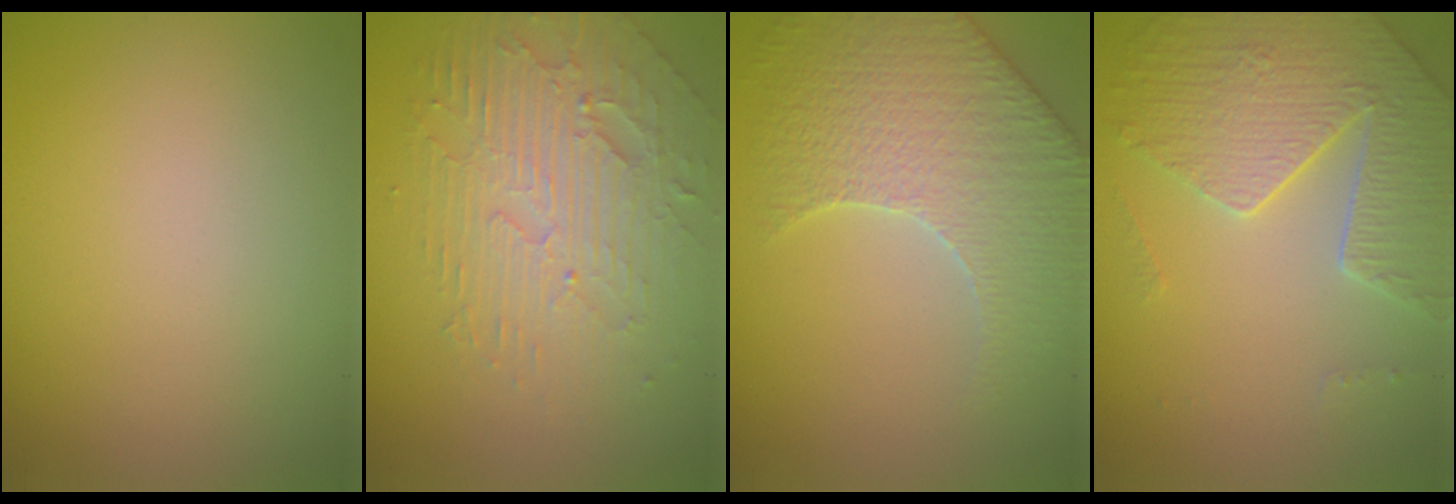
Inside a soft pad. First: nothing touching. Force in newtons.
{"total": 4.5, "press": 3.9, "slide": 2.2}
{"total": 5.7, "press": 5.2, "slide": 2.1}
{"total": 5.0, "press": 4.6, "slide": 2.1}